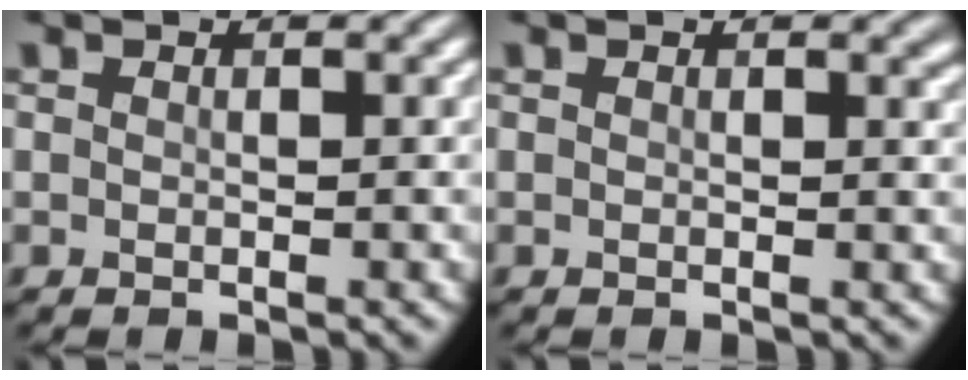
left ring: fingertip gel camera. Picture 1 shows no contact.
{"total": 0.9, "force": [0.6, 0.3, 0.6], "torque": [-0.002, 0.003, 0.009]}